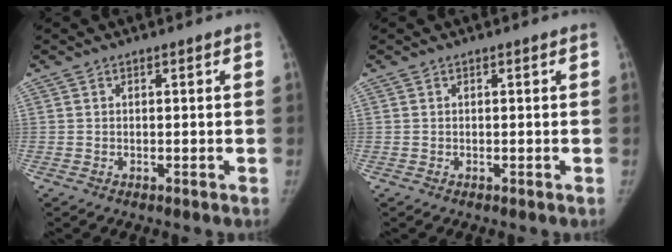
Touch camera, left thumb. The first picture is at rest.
{"total": 0.0}